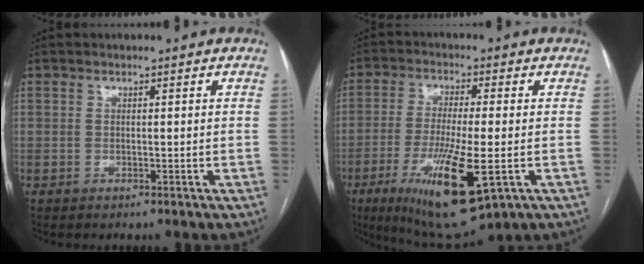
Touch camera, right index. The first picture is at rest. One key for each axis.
{"total": 14.2, "fx": -5.1, "fy": 2.4, "fz": 13.0, "tx": -0.242, "ty": -0.039, "tz": -0.080}